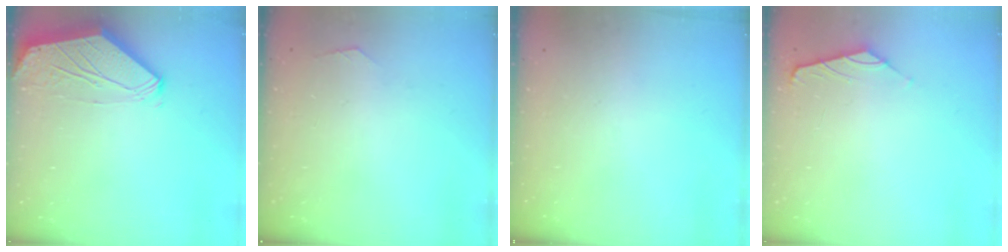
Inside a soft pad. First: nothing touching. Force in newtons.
{"total": 1.4, "press": 1.4, "slide": 0.3}
{"total": 0.0}
{"total": 0.0}